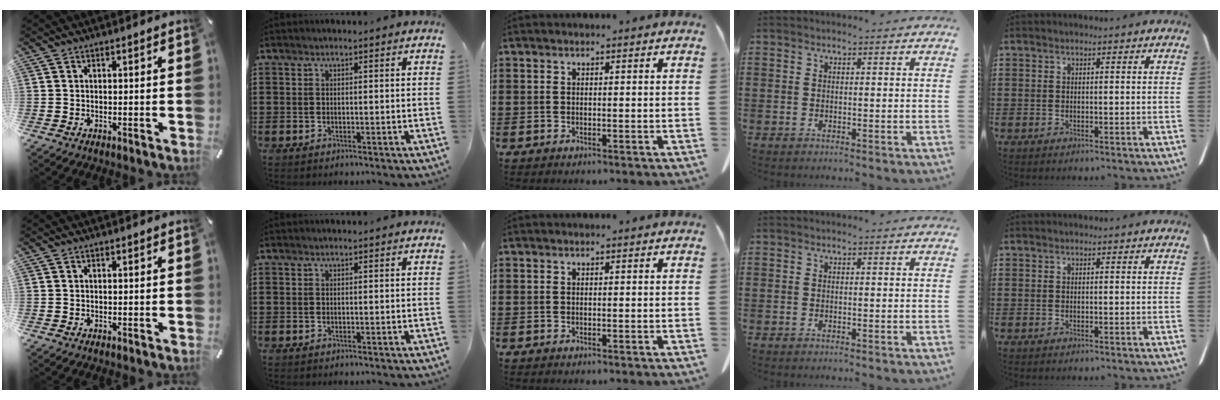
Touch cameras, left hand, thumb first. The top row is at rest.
{}